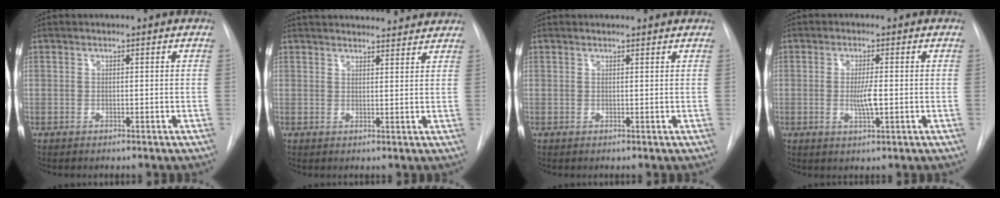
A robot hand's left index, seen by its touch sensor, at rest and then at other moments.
{"total": 13.9, "force": [13.1, 2.5, 3.9], "torque": [-0.048, 0.027, 0.167]}
{"total": 2.5, "force": [2.5, 0.4, 0.4], "torque": [-0.009, 0.014, 0.027]}
{"total": 3.4, "force": [-1.2, 0.4, 3.1], "torque": [-0.060, -0.011, -0.017]}